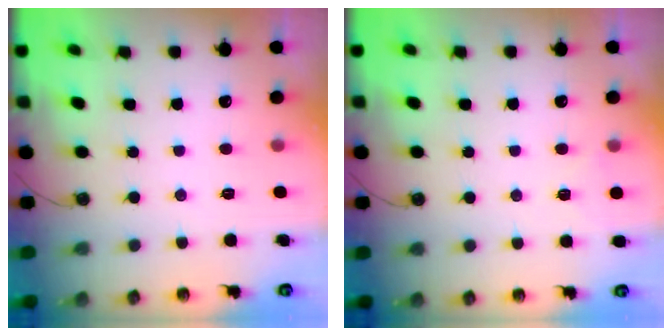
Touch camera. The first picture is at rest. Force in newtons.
{"total": 3.5, "press": 3.1, "slide": 1.8}